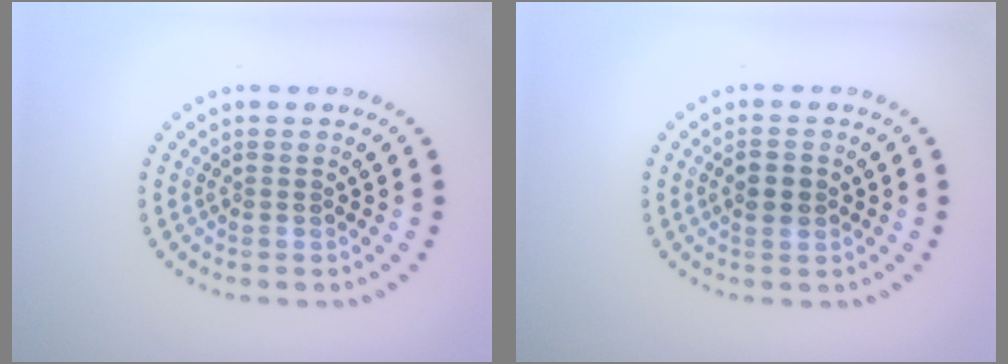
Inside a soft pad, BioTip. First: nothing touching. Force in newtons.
{"total": 1.8, "press": 1.8, "slide": 0.1}